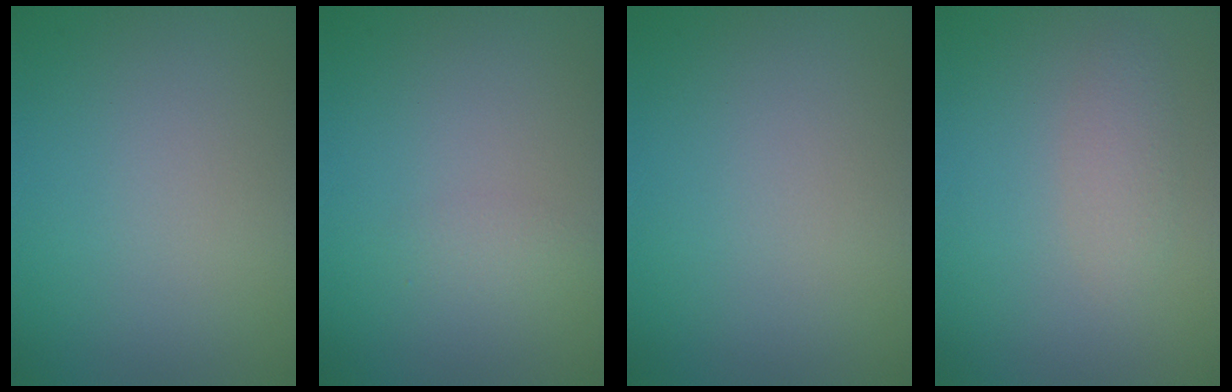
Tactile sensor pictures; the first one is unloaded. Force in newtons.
{"total": 1.0, "press": 1.0, "slide": 0.2}
{"total": 0.0}
{"total": 1.7, "press": 1.7, "slide": 0.1}